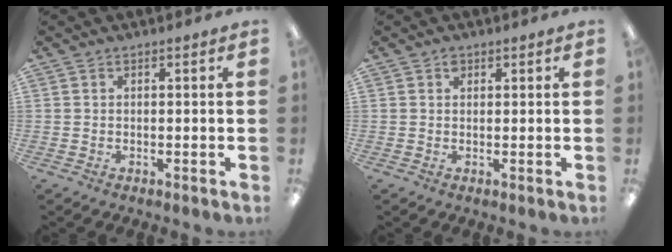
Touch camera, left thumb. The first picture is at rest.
{"total": 1.3, "force": [0.8, 0.9, 0.5], "torque": [-0.003, -0.003, 0.014]}